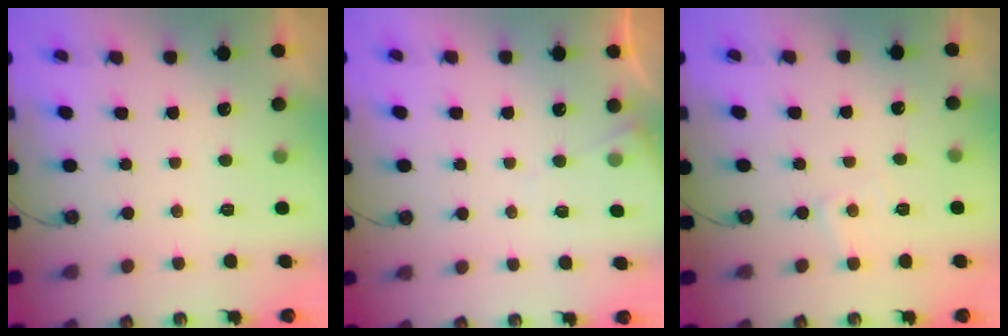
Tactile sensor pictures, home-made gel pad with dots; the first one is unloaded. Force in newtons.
{"total": 5.5, "press": 5.5, "slide": 0.6}
{"total": 3.9, "press": 3.8, "slide": 0.6}